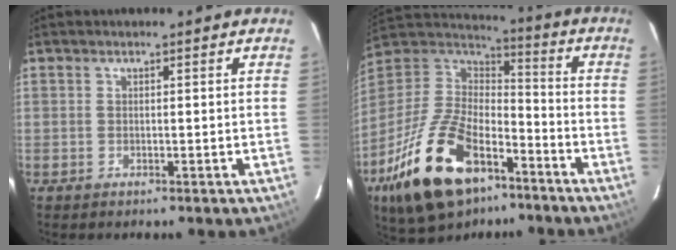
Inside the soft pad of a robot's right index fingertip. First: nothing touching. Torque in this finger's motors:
{"motor_torque": [1.08, -1.06, 1.06, 0.21]}